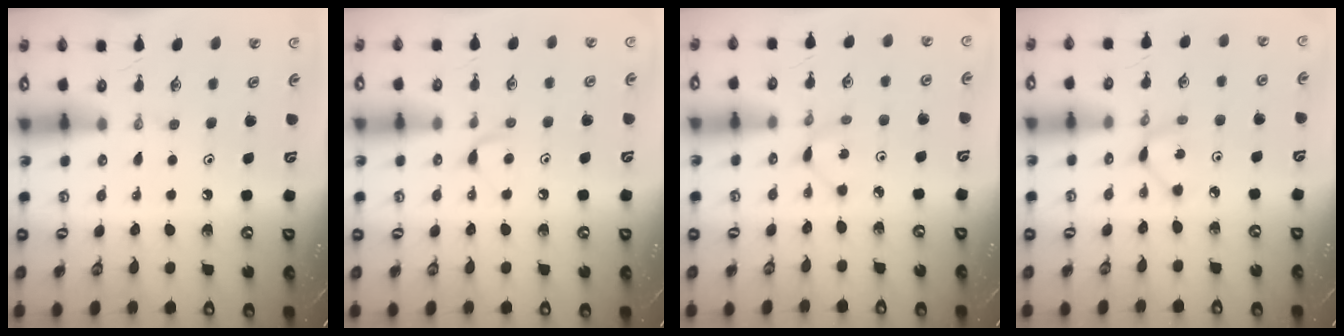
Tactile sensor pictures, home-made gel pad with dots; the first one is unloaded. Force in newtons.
{"total": 5.0, "press": 5.0, "slide": 0.7}
{"total": 1.0, "press": 1.0, "slide": 0.1}
{"total": 1.7, "press": 1.7, "slide": 0.1}